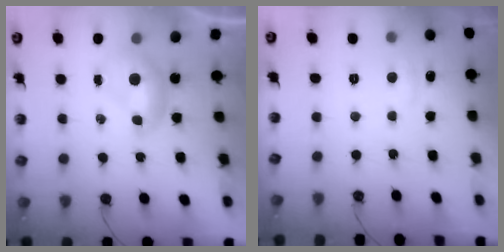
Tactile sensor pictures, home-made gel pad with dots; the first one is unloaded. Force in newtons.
{"total": 1.0, "press": 0.7, "slide": 0.8}